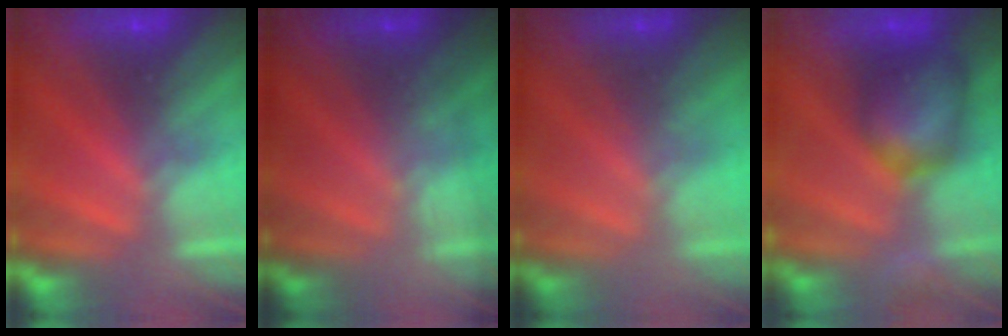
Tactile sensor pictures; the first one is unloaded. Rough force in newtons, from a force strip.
{"total": 1.8}
{"total": 1.8}
{"total": 7.8}